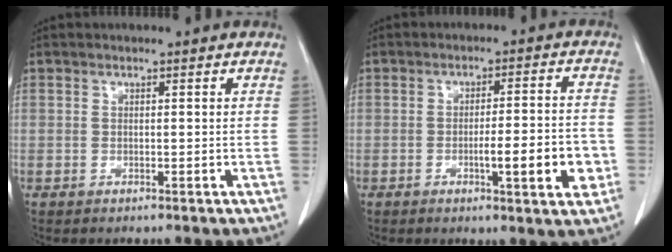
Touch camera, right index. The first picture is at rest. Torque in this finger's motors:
{"motor_torque": [0.70, -0.17, 0.35, 0.04]}